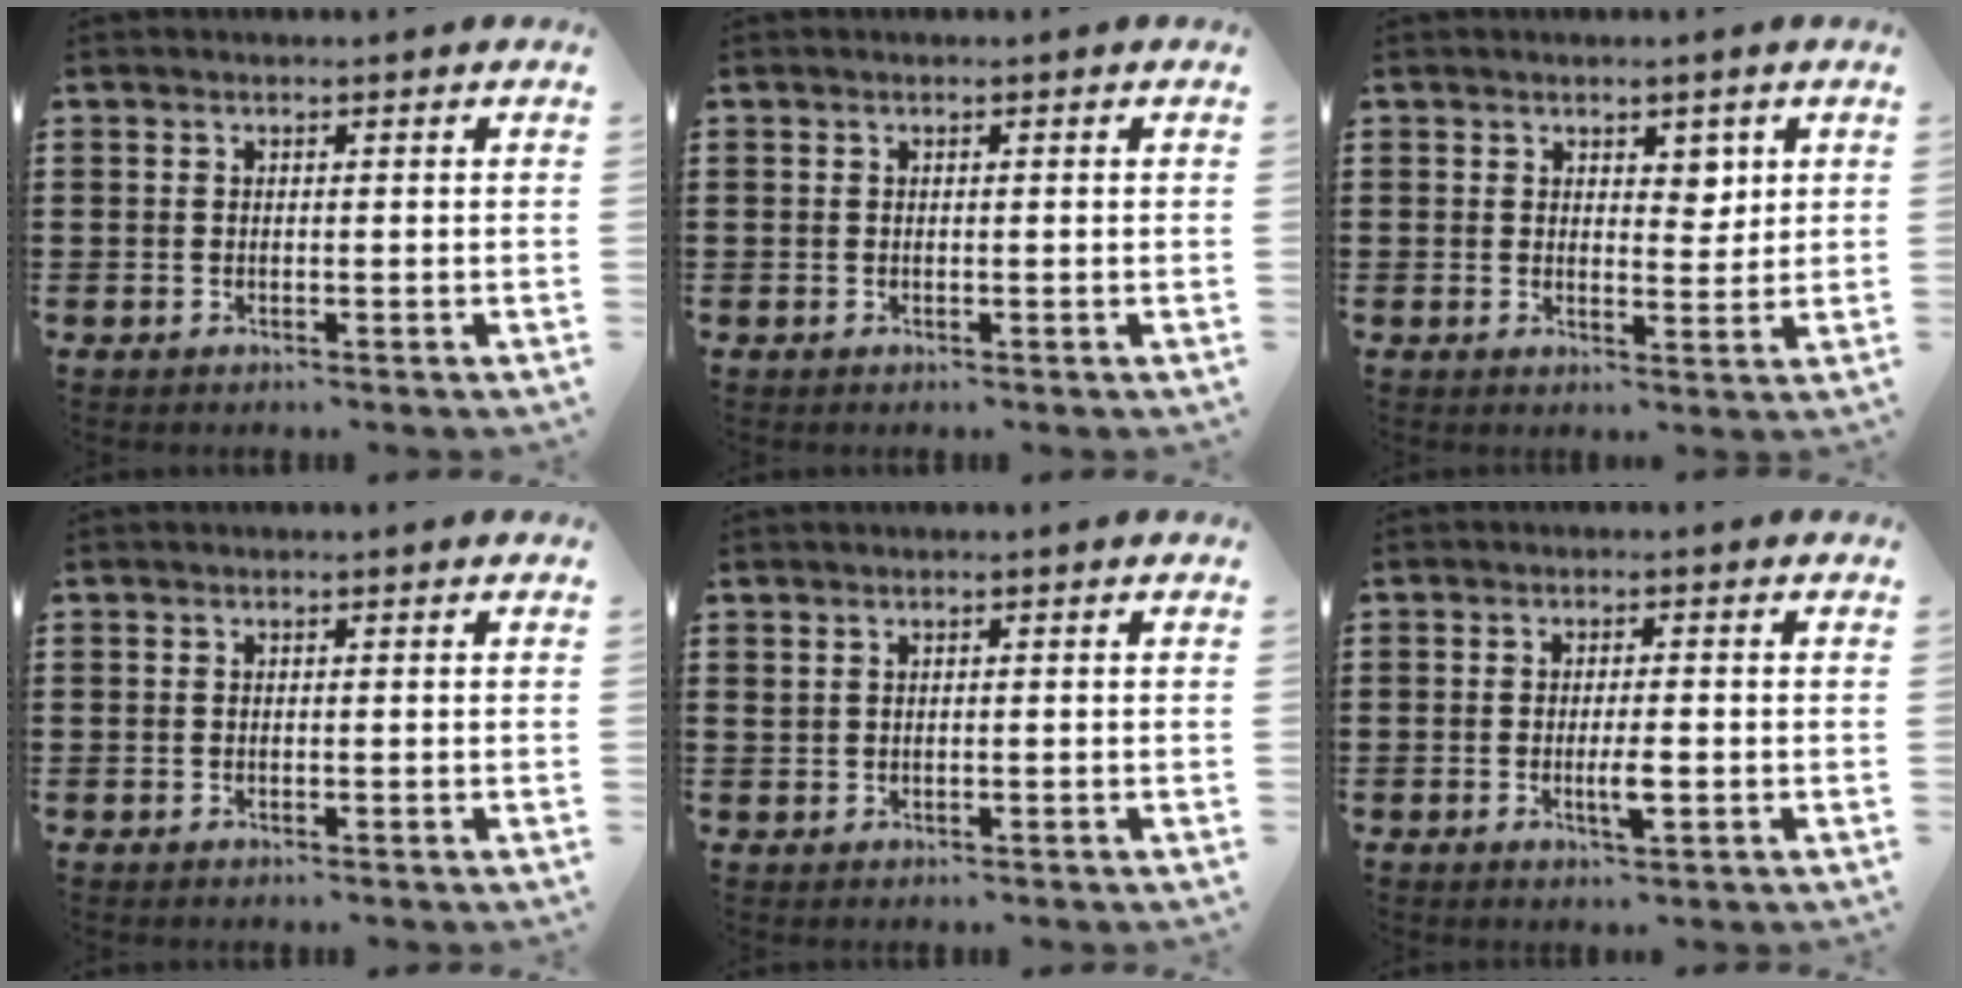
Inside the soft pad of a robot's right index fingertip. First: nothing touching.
{"total": 0.0}
{"total": 3.1, "force": [1.9, 1.9, 1.4], "torque": [-0.017, 0.004, 0.031]}
{"total": 0.0}
{"total": 0.5, "force": [0.4, 0.2, 0.3], "torque": [-0.008, 0.001, 0.007]}
{"total": 3.3, "force": [-0.8, 0.7, 3.1], "torque": [-0.060, -0.003, -0.017]}